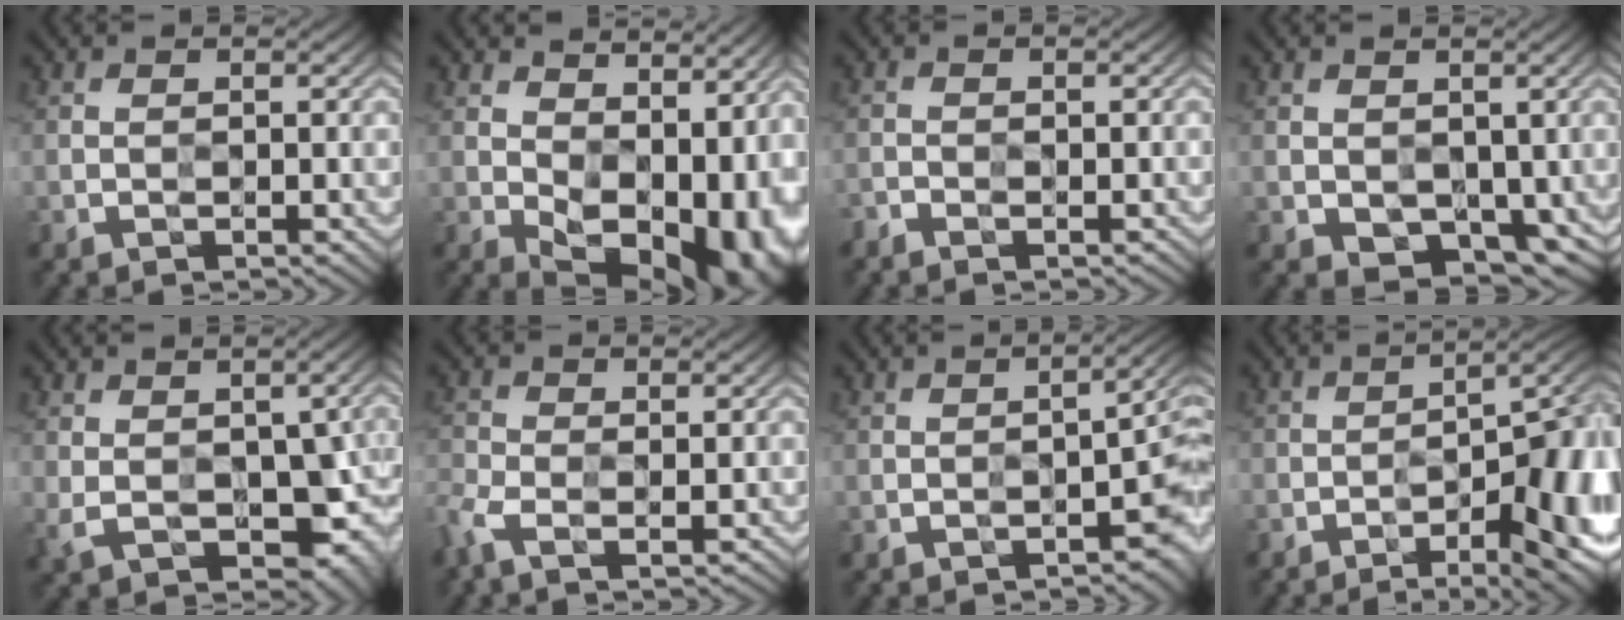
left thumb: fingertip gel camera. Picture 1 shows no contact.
{"total": 15.3, "force": [0.2, 9.6, 12.0], "torque": [-0.159, -0.032, 0.051]}
{"total": 1.4, "force": [-1.3, 0.3, 0.4], "torque": [-0.008, -0.005, -0.026]}
{"total": 5.0, "force": [-0.4, 3.4, 3.7], "torque": [-0.072, -0.021, 0.001]}
{"total": 11.7, "force": [-2.6, 6.9, 9.1], "torque": [-0.162, -0.036, -0.024]}
{"total": 4.6, "force": [-3.1, 1.8, 2.9], "torque": [-0.064, -0.011, -0.069]}
{"total": 4.6, "force": [-2.0, 1.2, 4.0], "torque": [-0.049, 0.005, -0.023]}
{"total": 11.8, "force": [-5.9, 4.3, 9.3], "torque": [-0.103, -0.003, -0.079]}